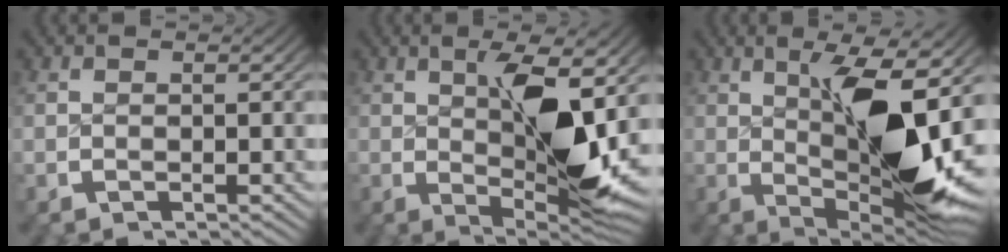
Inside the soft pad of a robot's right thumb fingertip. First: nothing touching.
{"total": 10.1, "force": [0.0, 4.1, 9.3], "torque": [-0.161, -0.025, 0.018]}
{"total": 13.0, "force": [0.0, 5.4, 11.8], "torque": [-0.200, -0.025, 0.021]}